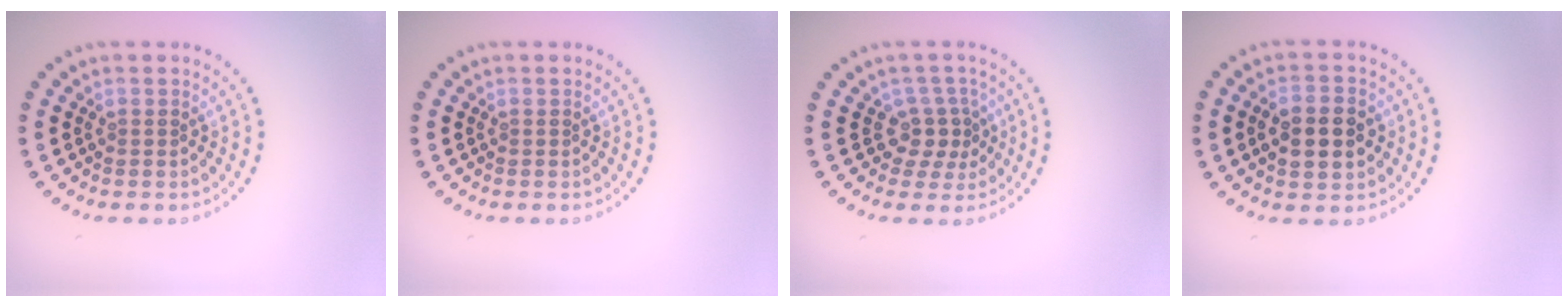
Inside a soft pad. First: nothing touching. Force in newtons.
{"total": 0.0}
{"total": 2.5, "press": 1.8, "slide": 1.7}
{"total": 4.6, "press": 4.6, "slide": 0.1}